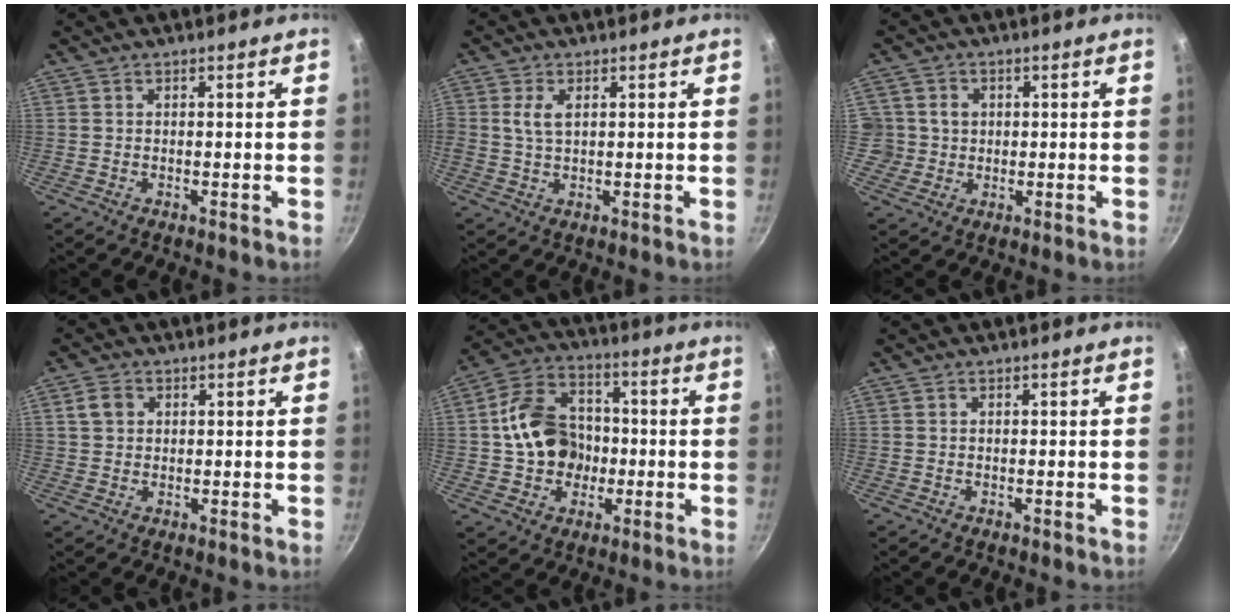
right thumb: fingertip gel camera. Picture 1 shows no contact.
{"total": 3.9, "force": [1.1, 2.0, 3.2], "torque": [-0.065, -0.001, 0.022]}
{"total": 5.2, "force": [0.7, 5.0, 1.2], "torque": [0.003, 0.012, 0.014]}
{"total": 3.3, "force": [1.1, 2.7, 1.5], "torque": [-0.016, 0.002, 0.017]}
{"total": 14.2, "force": [-0.4, 11.6, 8.2], "torque": [-0.118, 0.032, -0.011]}
{"total": 0.0}